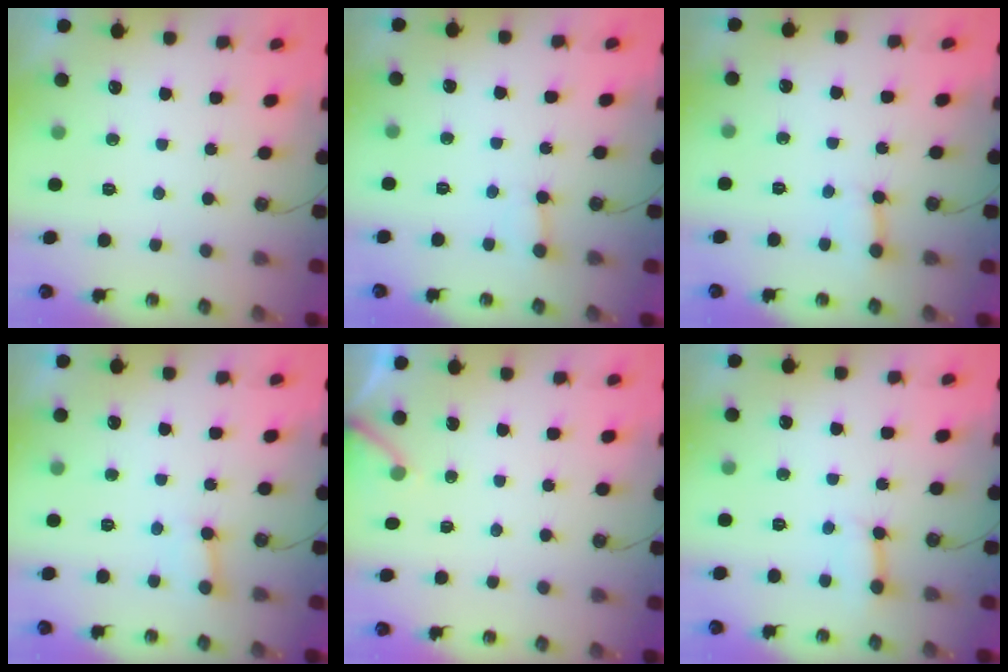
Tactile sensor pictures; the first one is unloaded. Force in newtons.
{"total": 3.3, "press": 3.3, "slide": 0.3}
{"total": 3.0, "press": 3.0, "slide": 0.2}
{"total": 5.0, "press": 4.9, "slide": 0.8}
{"total": 3.0, "press": 3.0, "slide": 0.1}
{"total": 4.2, "press": 4.2, "slide": 0.4}